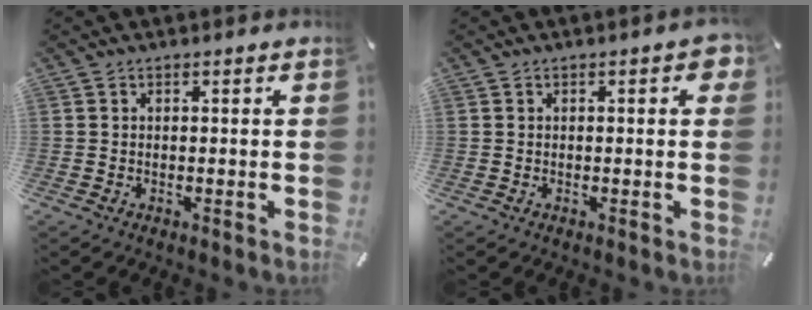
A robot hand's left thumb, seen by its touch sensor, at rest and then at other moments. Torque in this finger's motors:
{"motor_torque": [0.72, 0.98, 0.24, -0.34, 0.09]}